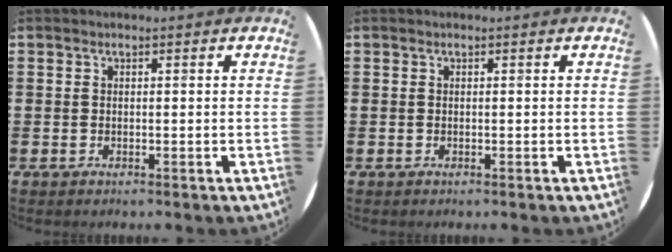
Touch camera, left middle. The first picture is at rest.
{"total": 0.0}